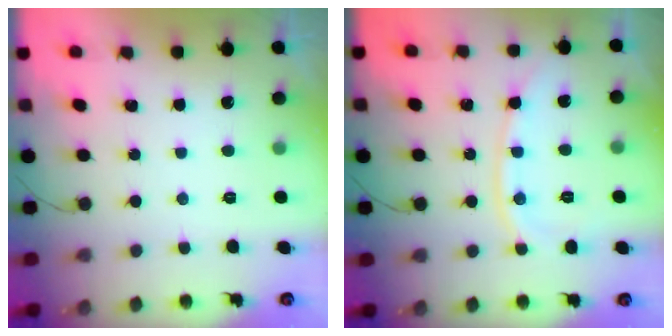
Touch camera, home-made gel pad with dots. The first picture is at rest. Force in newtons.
{"total": 8.7, "press": 8.7, "slide": 0.5}